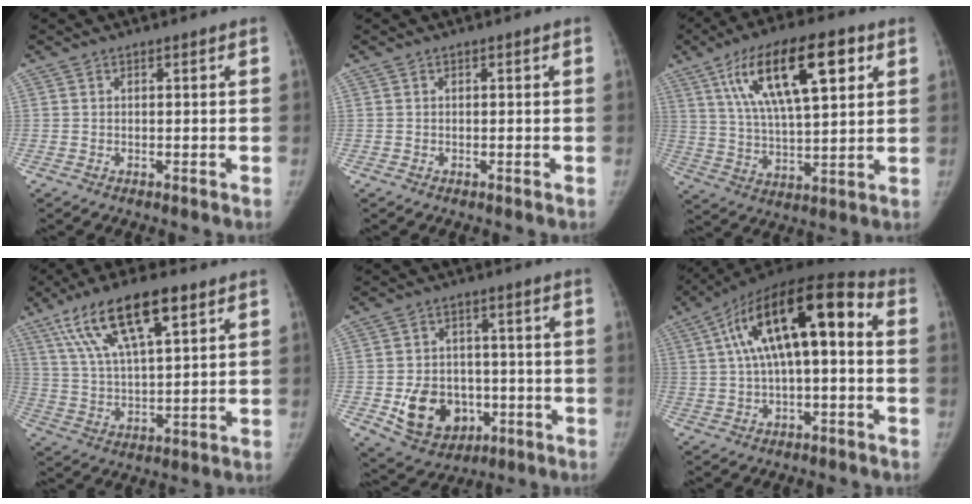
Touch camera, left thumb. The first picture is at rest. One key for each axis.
{"total": 0.0}
{"total": 19.5, "fx": 8.0, "fy": 7.2, "fz": 16.3, "tx": -0.261, "ty": -0.009, "tz": 0.139}
{"total": 16.6, "fx": 8.7, "fy": 5.5, "fz": 13.1, "tx": -0.228, "ty": -0.011, "tz": 0.160}
{"total": 12.8, "fx": -3.5, "fy": 10.1, "fz": 7.0, "tx": -0.077, "ty": 0.013, "tz": -0.041}
{"total": 18.5, "fx": 2.5, "fy": 7.1, "fz": 16.9, "tx": -0.282, "ty": 0.053, "tz": 0.034}